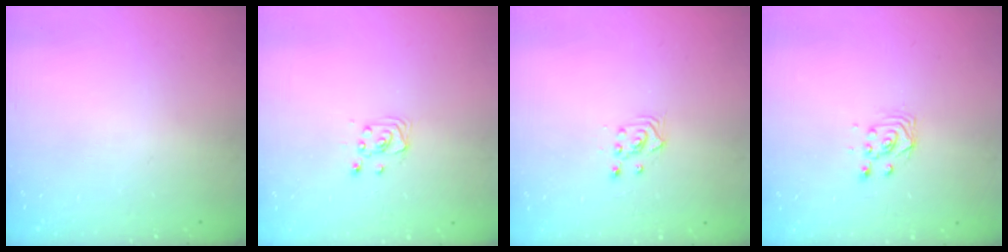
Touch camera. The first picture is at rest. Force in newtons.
{"total": 2.9, "press": 2.9, "slide": 0.4}
{"total": 2.3, "press": 2.3, "slide": 0.3}
{"total": 2.9, "press": 2.9, "slide": 0.1}